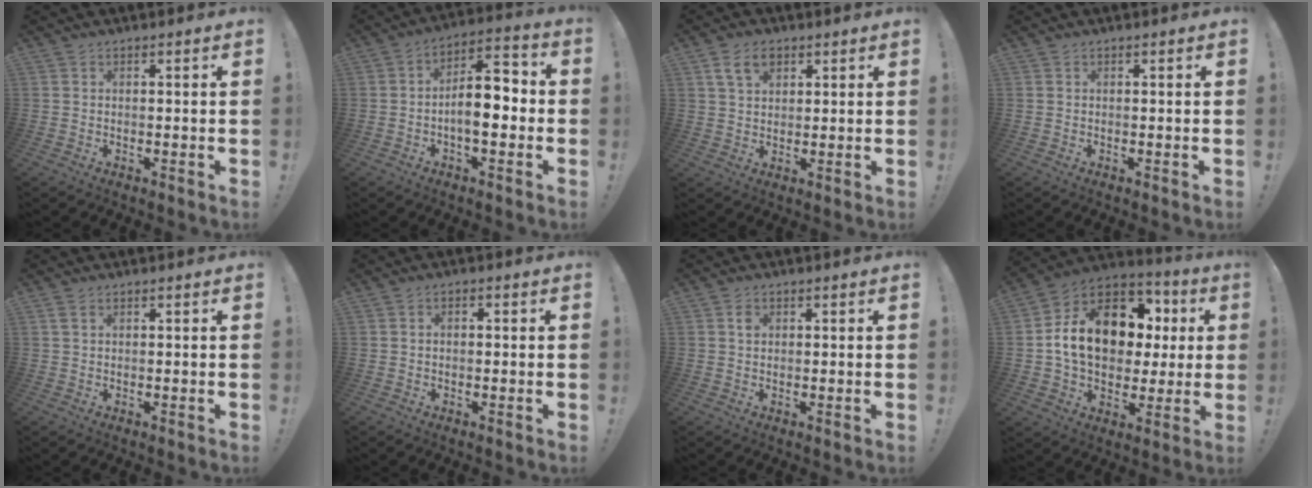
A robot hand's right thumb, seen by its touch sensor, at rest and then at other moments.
{"total": 11.2, "force": [-2.2, 5.1, 9.7], "torque": [-0.147, 0.012, -0.041]}
{"total": 7.0, "force": [3.7, 4.7, 3.7], "torque": [-0.065, -0.003, 0.071]}
{"total": 0.0}
{"total": 1.3, "force": [0.6, 0.7, 1.0], "torque": [-0.019, 0.003, 0.011]}
{"total": 1.3, "force": [-0.5, 0.9, 0.9], "torque": [-0.021, 0.007, -0.009]}
{"total": 1.5, "force": [0.3, 1.2, 0.8], "torque": [-0.009, 0.000, 0.004]}
{"total": 19.1, "force": [3.5, 13.8, 12.7], "torque": [-0.203, 0.006, 0.077]}